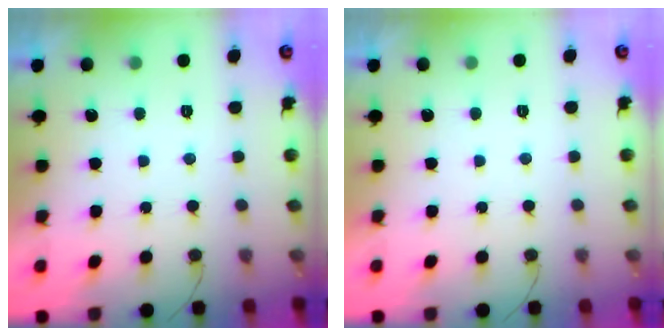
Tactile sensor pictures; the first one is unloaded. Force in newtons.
{"total": 1.7, "press": 1.7, "slide": 0.1}